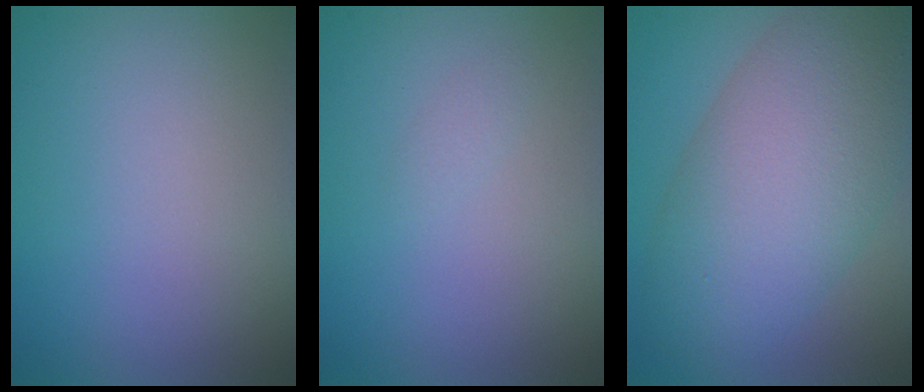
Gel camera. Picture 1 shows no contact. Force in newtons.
{"total": 0.6, "press": 0.6, "slide": 0.0}
{"total": 10.2, "press": 10.2, "slide": 0.7}